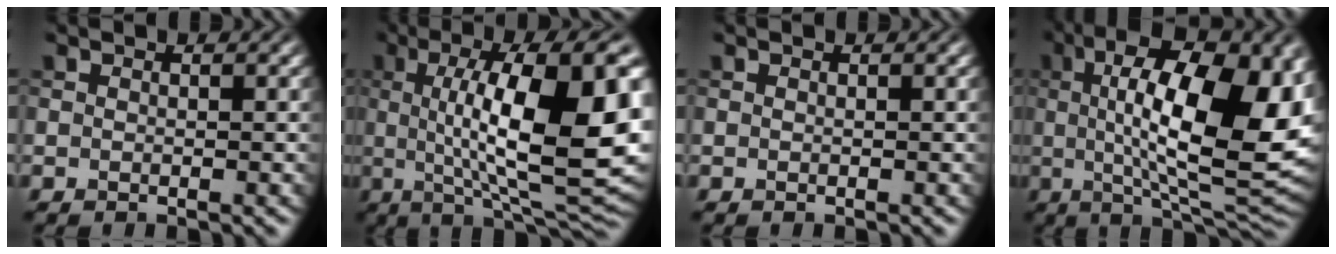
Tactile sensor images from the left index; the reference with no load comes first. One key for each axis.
{"total": 15.3, "fx": 1.7, "fy": 4.6, "fz": 14.5, "tx": -0.210, "ty": -0.001, "tz": 0.023}
{"total": 0.0}
{"total": 17.1, "fx": 2.7, "fy": 6.2, "fz": 15.7, "tx": -0.224, "ty": 0.009, "tz": 0.035}